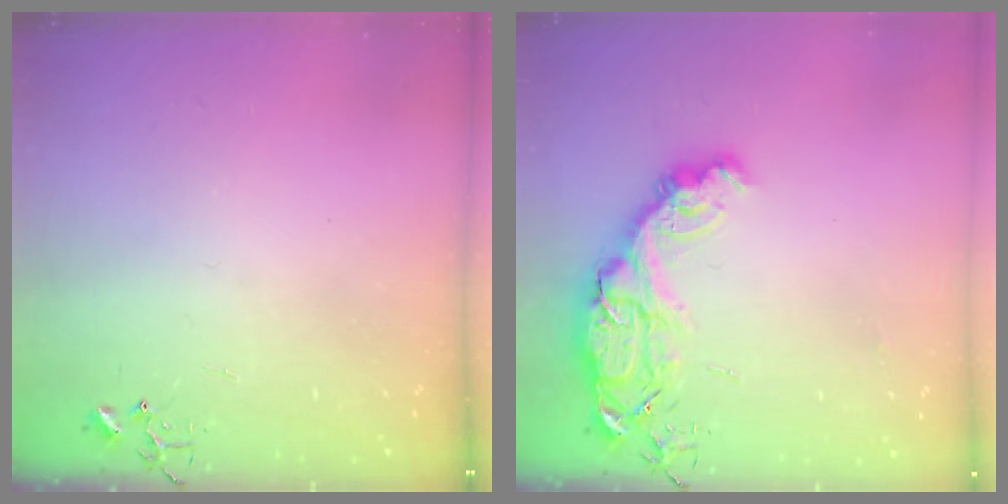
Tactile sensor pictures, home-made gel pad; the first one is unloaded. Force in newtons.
{"total": 15.0, "press": 14.9, "slide": 1.2}